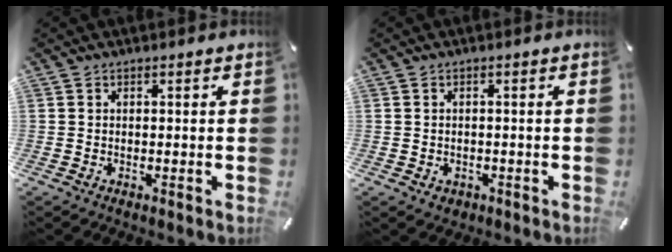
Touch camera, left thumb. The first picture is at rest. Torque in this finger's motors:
{"motor_torque": [0.19, -0.17, -0.06, 0.02, -0.01]}